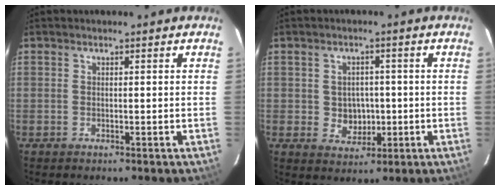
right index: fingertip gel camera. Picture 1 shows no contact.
{"total": 4.8, "force": [-0.3, 4.4, 1.8], "torque": [-0.038, 0.010, 0.007]}